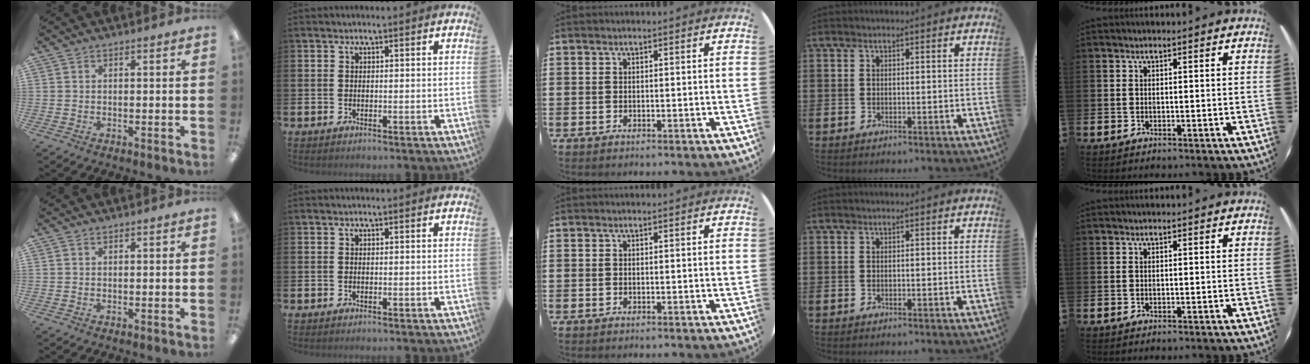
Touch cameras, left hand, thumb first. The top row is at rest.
{}